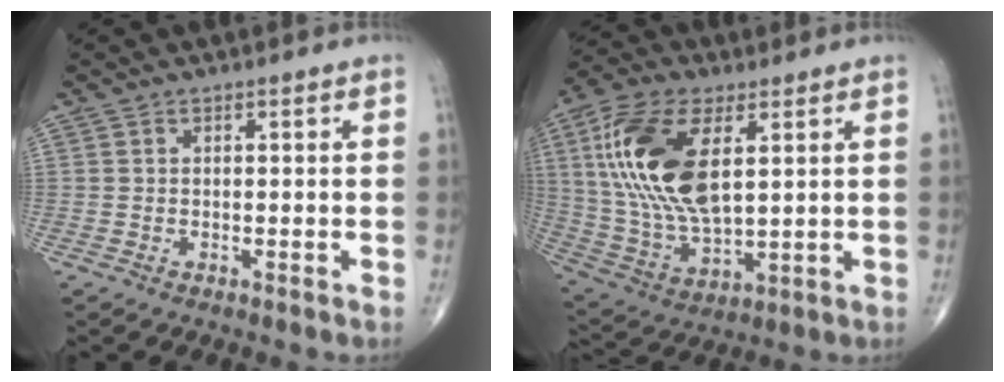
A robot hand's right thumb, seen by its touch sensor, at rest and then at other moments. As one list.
[{"total": 20.0, "force": [5.2, 9.7, 16.6], "torque": [-0.340, -0.015, 0.101]}]